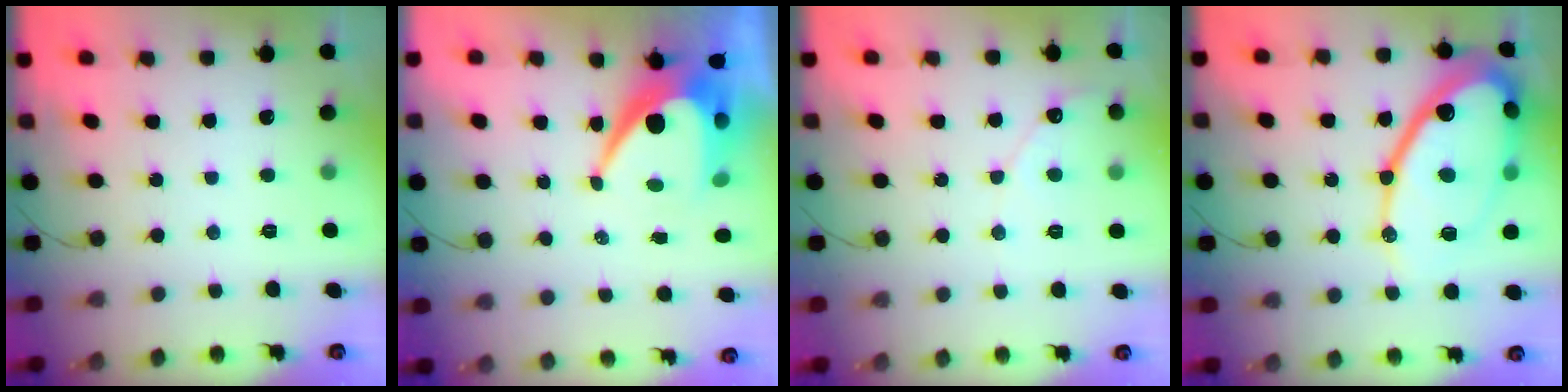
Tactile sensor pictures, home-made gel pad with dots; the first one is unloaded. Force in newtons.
{"total": 12.5, "press": 12.4, "slide": 1.1}
{"total": 4.0, "press": 4.0, "slide": 0.3}
{"total": 25.8, "press": 25.7, "slide": 2.5}